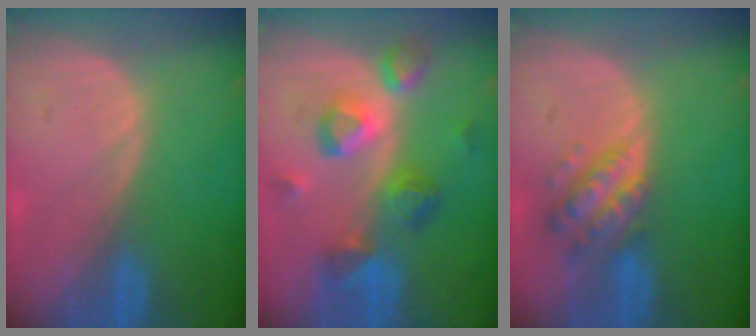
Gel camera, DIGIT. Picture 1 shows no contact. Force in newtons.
{"total": 9.3, "press": 8.2, "slide": 4.4}
{"total": 6.4, "press": 5.7, "slide": 2.9}